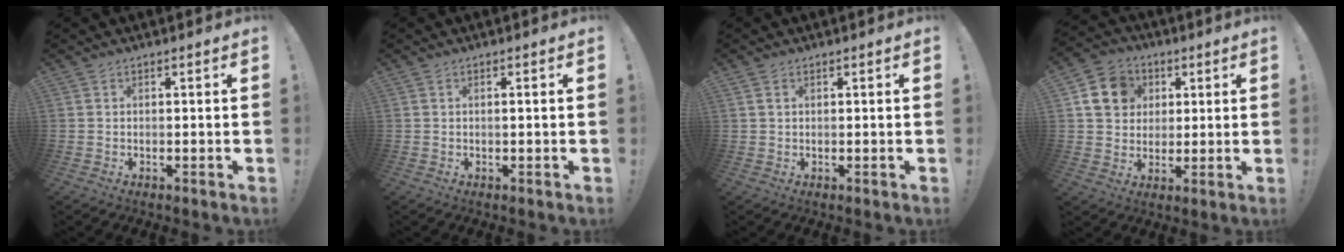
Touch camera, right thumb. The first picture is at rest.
{"total": 0.8, "force": [0.0, -0.2, 0.8], "torque": [-0.011, -0.002, -0.001]}
{"total": 1.1, "force": [0.6, 0.5, 0.7], "torque": [-0.008, -0.001, 0.011]}
{"total": 12.2, "force": [3.8, 10.5, 4.9], "torque": [-0.072, -0.002, 0.081]}